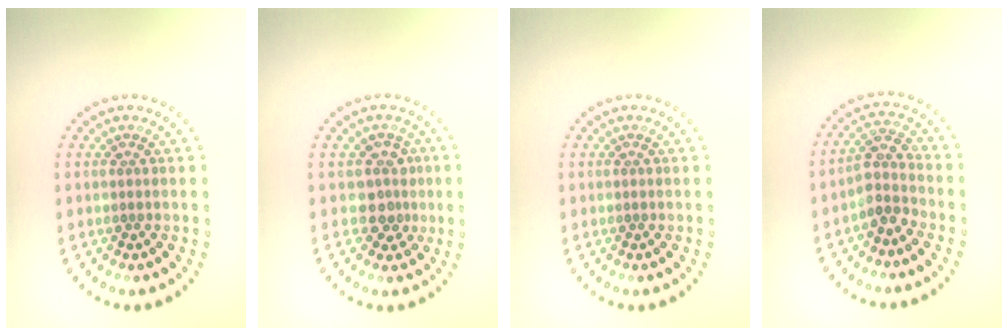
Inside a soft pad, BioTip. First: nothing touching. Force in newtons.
{"total": 2.4, "press": 1.9, "slide": 1.5}
{"total": 0.0}
{"total": 2.6, "press": 2.1, "slide": 1.6}